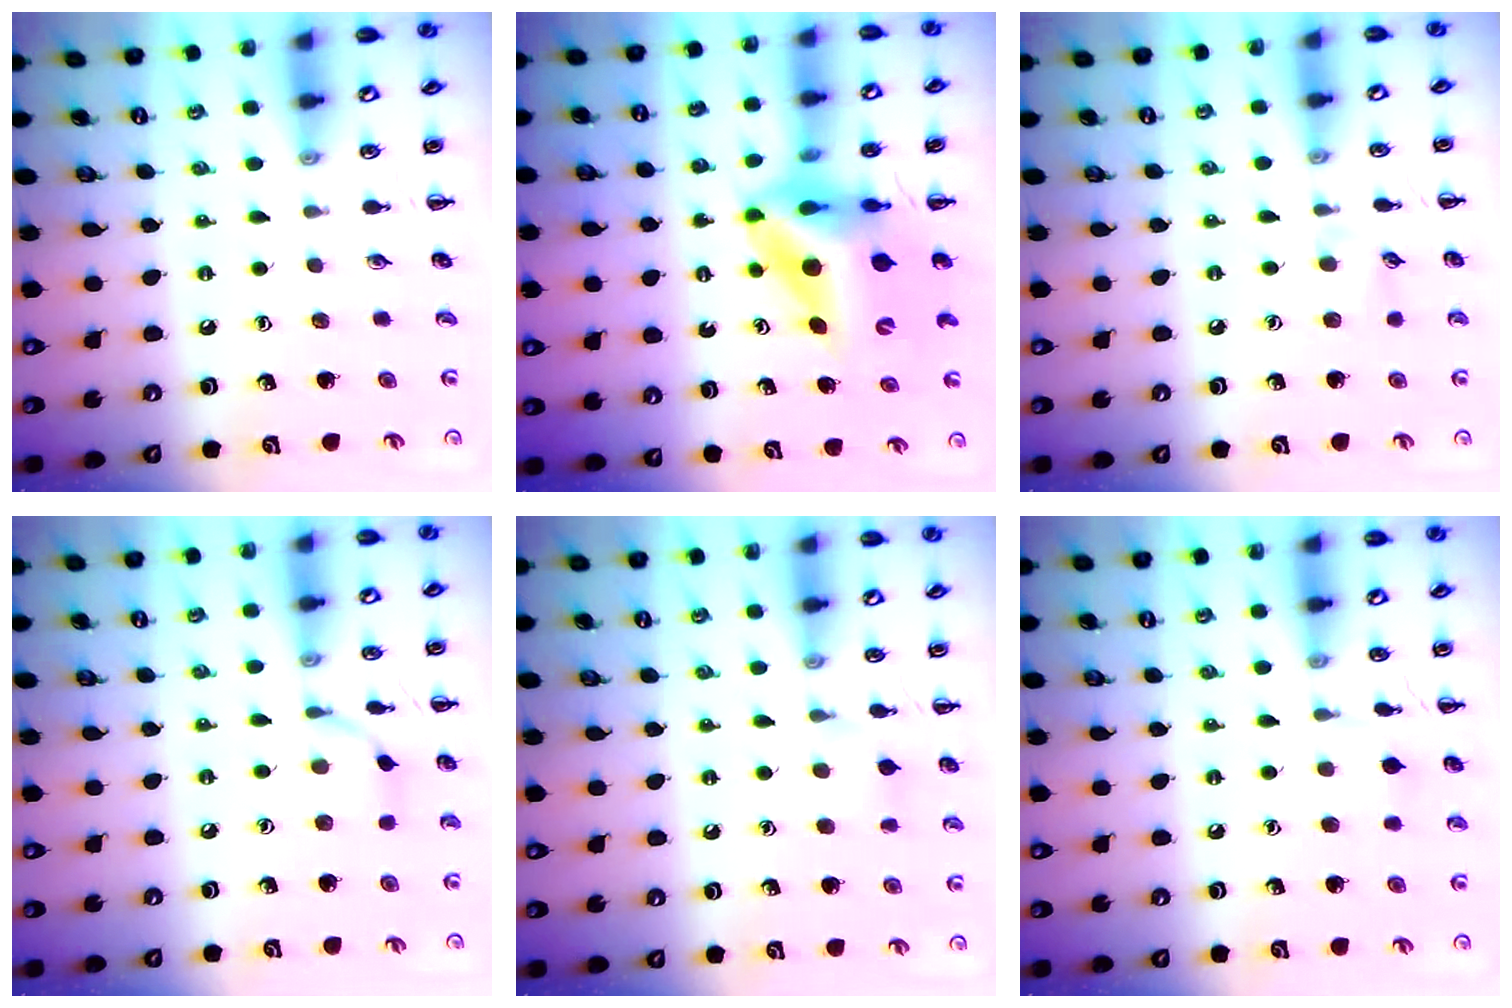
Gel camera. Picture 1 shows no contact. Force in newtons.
{"total": 12.2, "press": 11.6, "slide": 3.8}
{"total": 5.3, "press": 4.9, "slide": 2.0}
{"total": 5.9, "press": 5.8, "slide": 1.1}
{"total": 6.7, "press": 6.3, "slide": 2.3}
{"total": 5.0, "press": 4.6, "slide": 1.8}